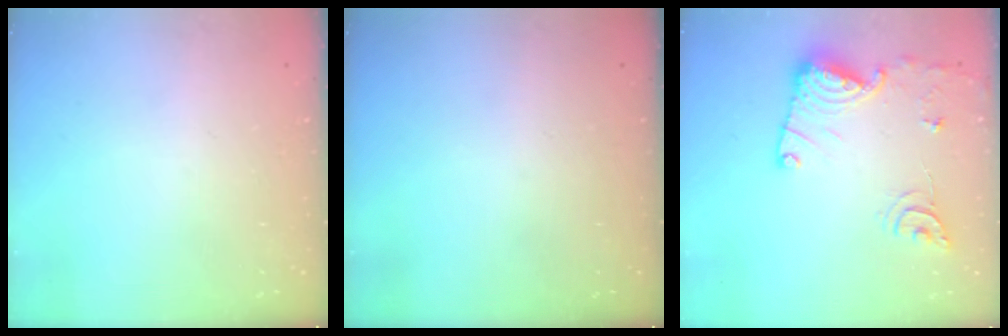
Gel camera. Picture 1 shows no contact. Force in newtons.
{"total": 0.0}
{"total": 14.7, "press": 14.7, "slide": 0.7}